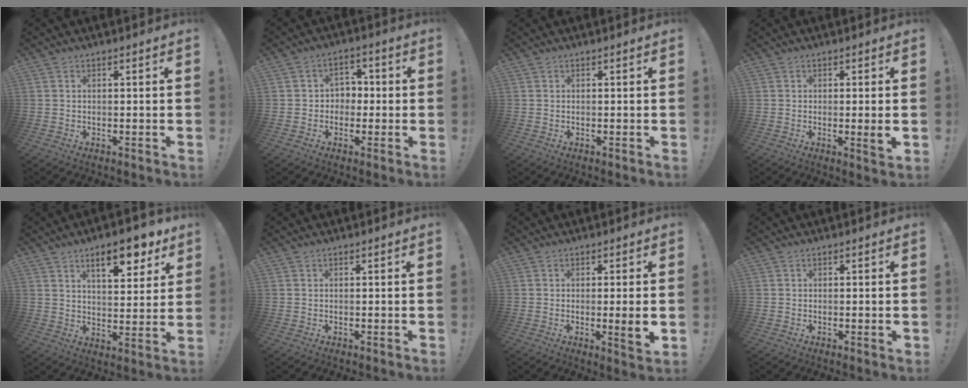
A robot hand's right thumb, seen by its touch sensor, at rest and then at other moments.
{"total": 4.9, "force": [-0.5, 4.6, 1.7], "torque": [-0.031, 0.006, -0.007]}
{"total": 0.0}
{"total": 3.6, "force": [-0.3, -0.2, 3.6], "torque": [-0.048, -0.012, -0.007]}
{"total": 12.0, "force": [6.9, 4.1, 8.9], "torque": [-0.122, -0.033, 0.112]}
{"total": 0.0}
{"total": 5.3, "force": [-0.5, -0.1, 5.3], "torque": [-0.074, -0.012, -0.010]}
{"total": 1.1, "force": [-0.1, 0.0, 1.1], "torque": [-0.015, -0.003, -0.003]}